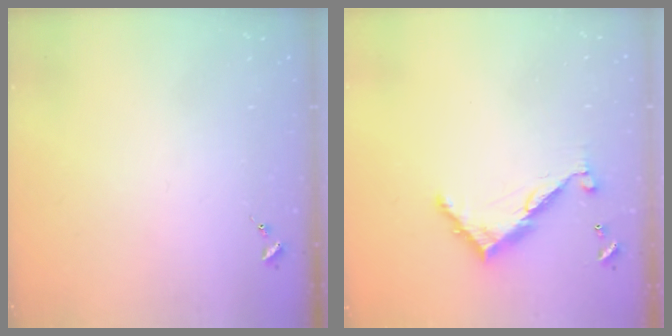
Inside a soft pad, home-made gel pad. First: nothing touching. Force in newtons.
{"total": 9.0, "press": 9.0, "slide": 0.7}